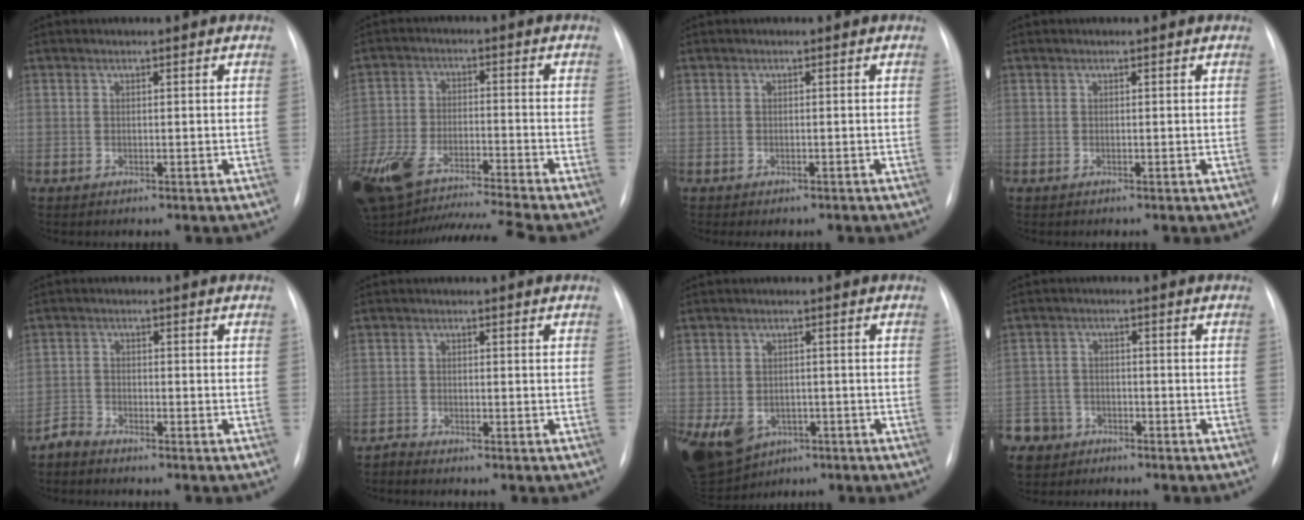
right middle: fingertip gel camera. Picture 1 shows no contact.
{"total": 18.5, "force": [-15.2, 1.2, 10.5], "torque": [-0.234, -0.012, -0.260]}
{"total": 1.5, "force": [-1.2, 0.5, 0.6], "torque": [-0.011, -0.004, -0.011]}
{"total": 0.0}
{"total": 2.1, "force": [-2.1, 0.2, -0.2], "torque": [0.004, -0.007, -0.042]}
{"total": 1.2, "force": [-1.1, -0.3, -0.4], "torque": [0.007, -0.009, -0.022]}
{"total": 14.8, "force": [-6.4, 11.4, 7.0], "torque": [-0.189, -0.002, -0.085]}
{"total": 7.6, "force": [-5.5, 5.2, 0.5], "torque": [-0.026, -0.002, -0.099]}